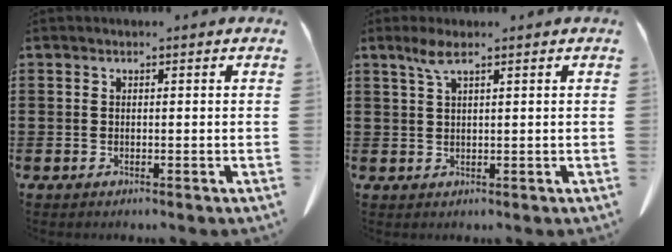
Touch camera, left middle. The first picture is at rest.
{"total": 3.0, "force": [1.8, 0.5, 2.4], "torque": [-0.053, 0.003, 0.031]}